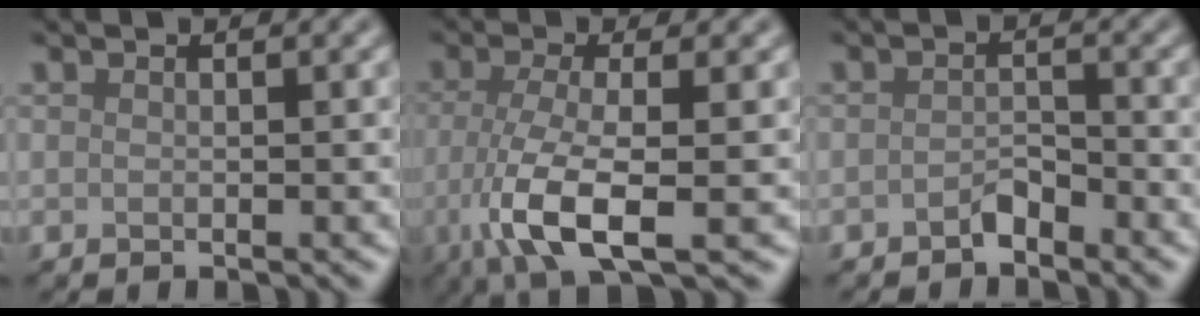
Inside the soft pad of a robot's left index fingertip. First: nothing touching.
{"total": 6.5, "force": [-1.8, 1.8, 5.9], "torque": [-0.119, -0.012, -0.036]}
{"total": 1.4, "force": [-1.1, 0.6, 0.7], "torque": [-0.011, 0.005, -0.022]}